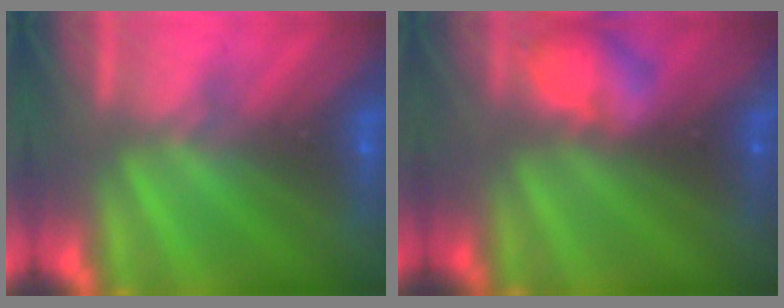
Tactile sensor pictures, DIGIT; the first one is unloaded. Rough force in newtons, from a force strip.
{"total": 5.6}